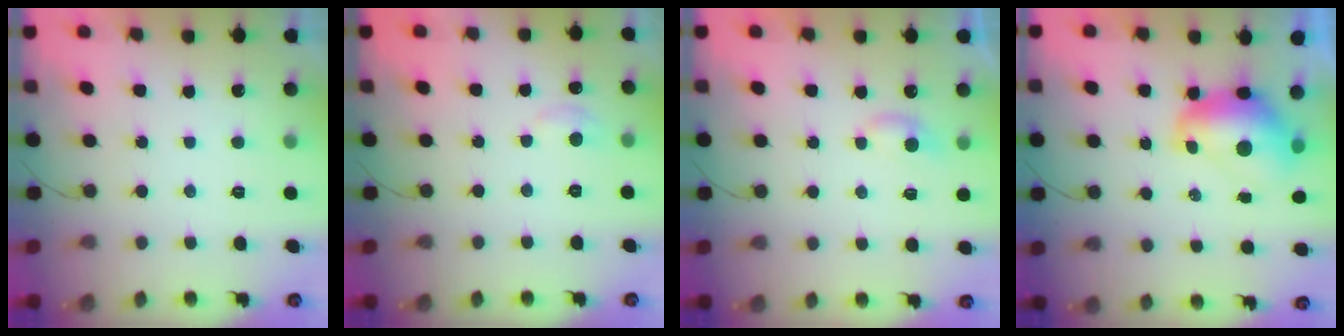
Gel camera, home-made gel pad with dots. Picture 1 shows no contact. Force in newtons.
{"total": 3.2, "press": 3.2, "slide": 0.4}
{"total": 3.9, "press": 3.8, "slide": 0.5}
{"total": 9.4, "press": 9.4, "slide": 0.9}